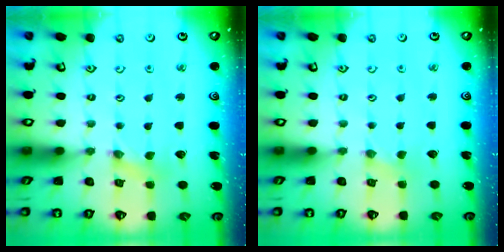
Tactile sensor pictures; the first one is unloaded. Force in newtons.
{"total": 0.0}